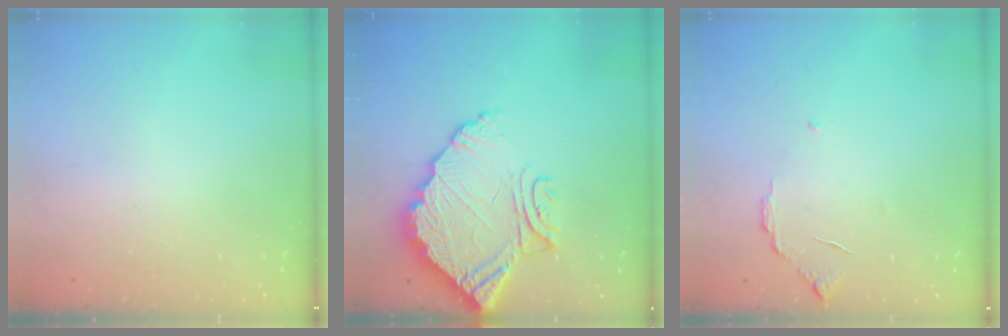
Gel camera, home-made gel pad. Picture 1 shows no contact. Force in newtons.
{"total": 16.9, "press": 16.8, "slide": 1.4}
{"total": 4.9, "press": 4.9, "slide": 0.4}